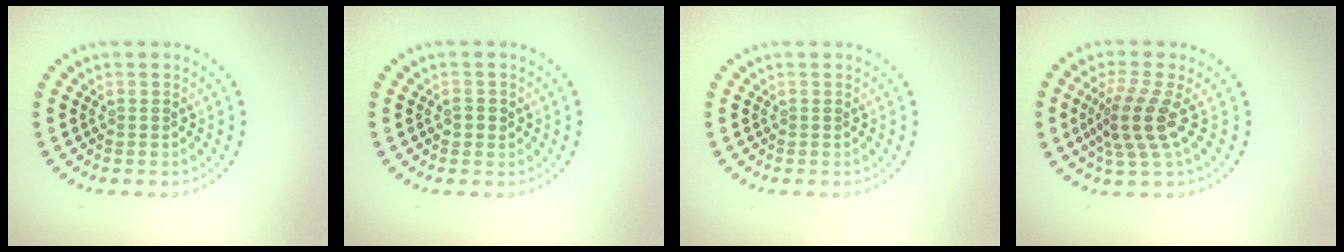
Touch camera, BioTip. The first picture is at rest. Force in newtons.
{"total": 1.0, "press": 0.9, "slide": 0.2}
{"total": 0.0}
{"total": 3.8, "press": 2.9, "slide": 2.5}